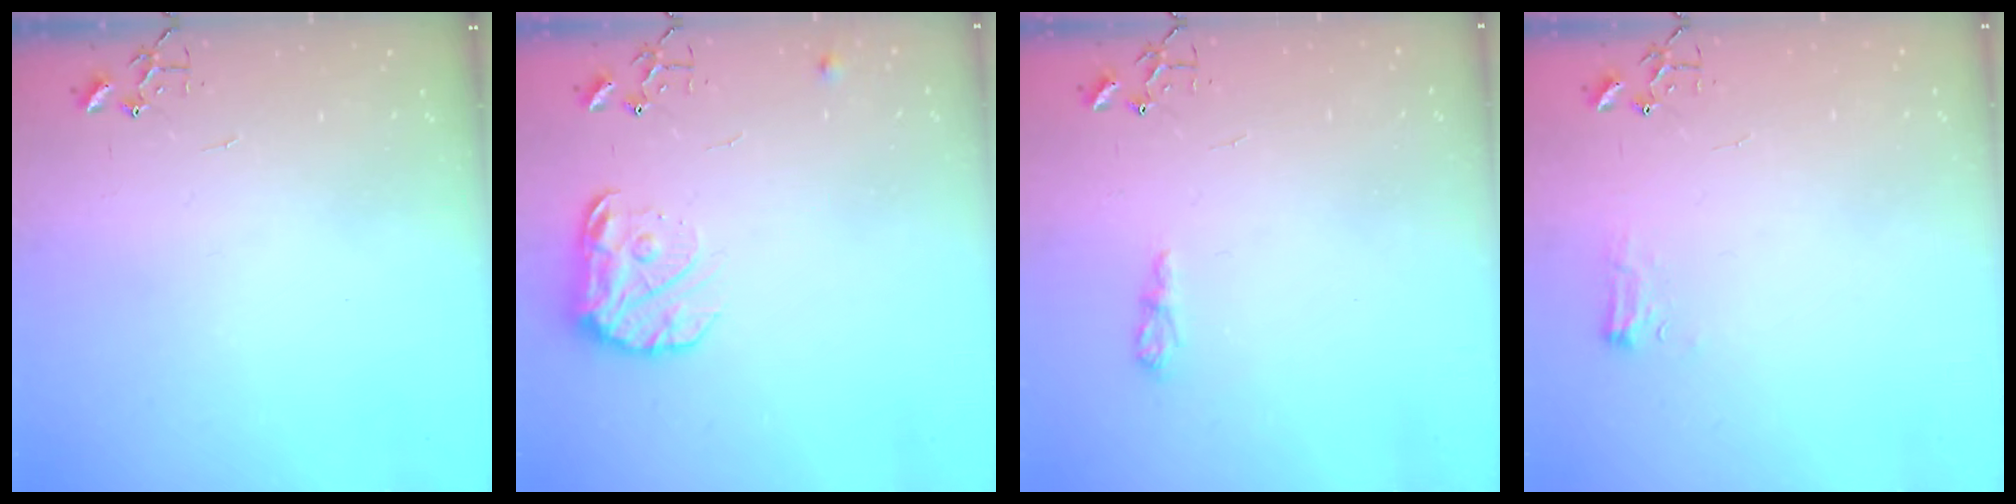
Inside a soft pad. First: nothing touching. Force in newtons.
{"total": 12.7, "press": 12.6, "slide": 0.7}
{"total": 6.3, "press": 6.2, "slide": 0.8}
{"total": 7.3, "press": 7.2, "slide": 0.9}